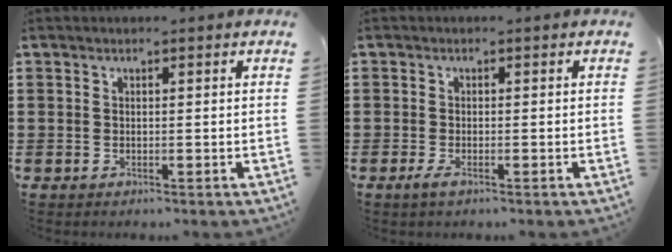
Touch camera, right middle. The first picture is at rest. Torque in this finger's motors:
{"motor_torque": [1.39, 0.62, 0.20, 0.06]}